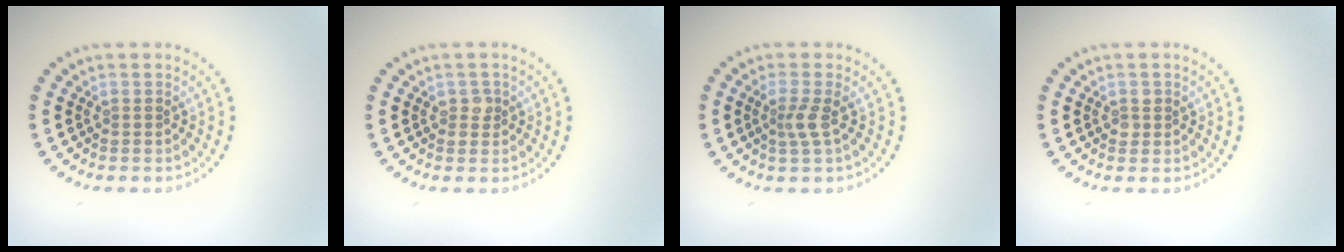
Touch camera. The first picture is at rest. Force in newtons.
{"total": 1.1, "press": 1.1, "slide": 0.3}
{"total": 1.8, "press": 1.4, "slide": 1.2}
{"total": 1.0, "press": 0.9, "slide": 0.4}